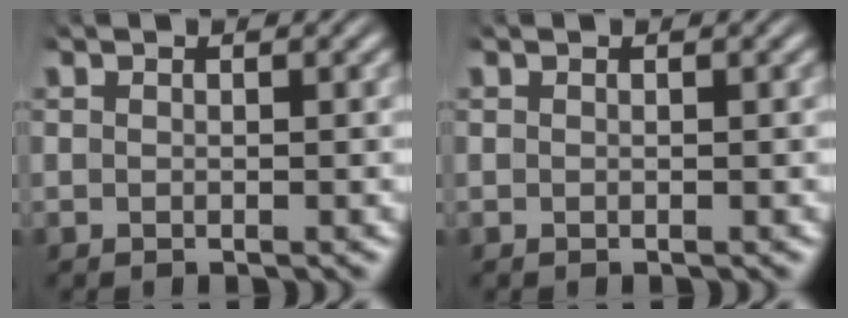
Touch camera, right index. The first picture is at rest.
{"total": 0.0}